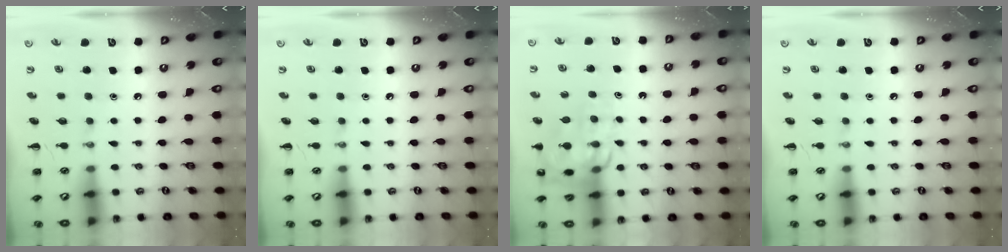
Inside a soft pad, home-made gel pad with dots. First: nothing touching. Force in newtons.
{"total": 0.0}
{"total": 13.9, "press": 13.8, "slide": 1.8}
{"total": 0.0}